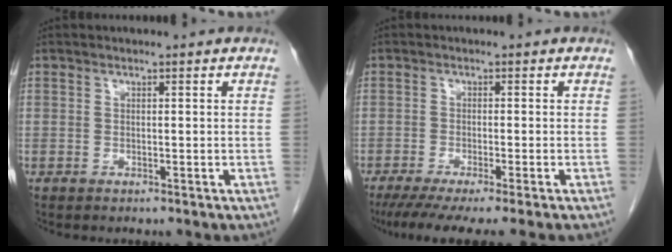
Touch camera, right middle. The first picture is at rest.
{"total": 9.3, "force": [-7.7, -0.6, 5.2], "torque": [-0.058, -0.025, -0.118]}